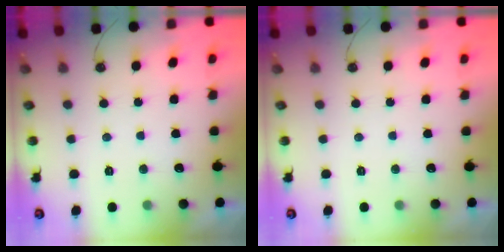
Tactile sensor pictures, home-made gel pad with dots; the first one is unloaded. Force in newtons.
{"total": 0.0}